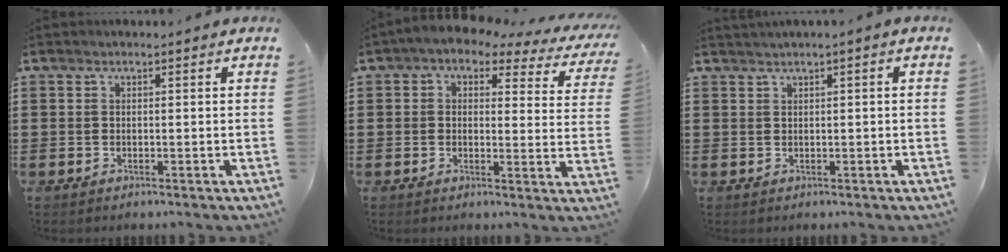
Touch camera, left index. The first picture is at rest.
{"total": 2.5, "force": [1.5, 1.1, 1.6], "torque": [-0.043, -0.014, 0.018]}
{"total": 0.8, "force": [0.2, -0.1, 0.7], "torque": [-0.011, -0.004, 0.006]}